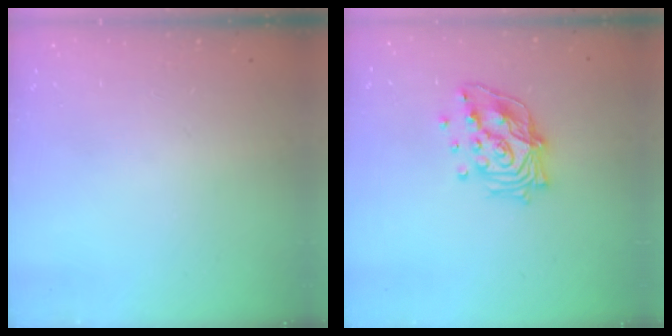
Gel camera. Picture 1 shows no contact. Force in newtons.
{"total": 15.0, "press": 14.8, "slide": 1.9}